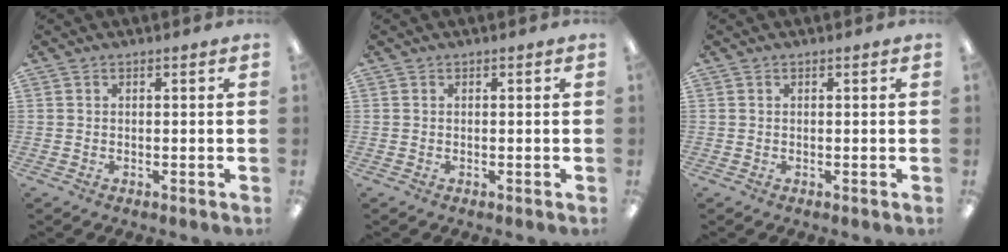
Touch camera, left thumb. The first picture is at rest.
{"total": 0.0}
{"total": 0.0}